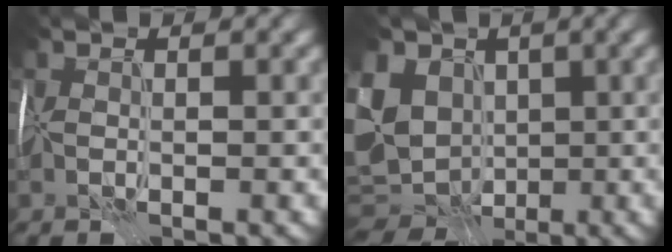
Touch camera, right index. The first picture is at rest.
{"total": 11.1, "force": [-0.7, 9.1, 6.3], "torque": [-0.143, 0.005, -0.017]}